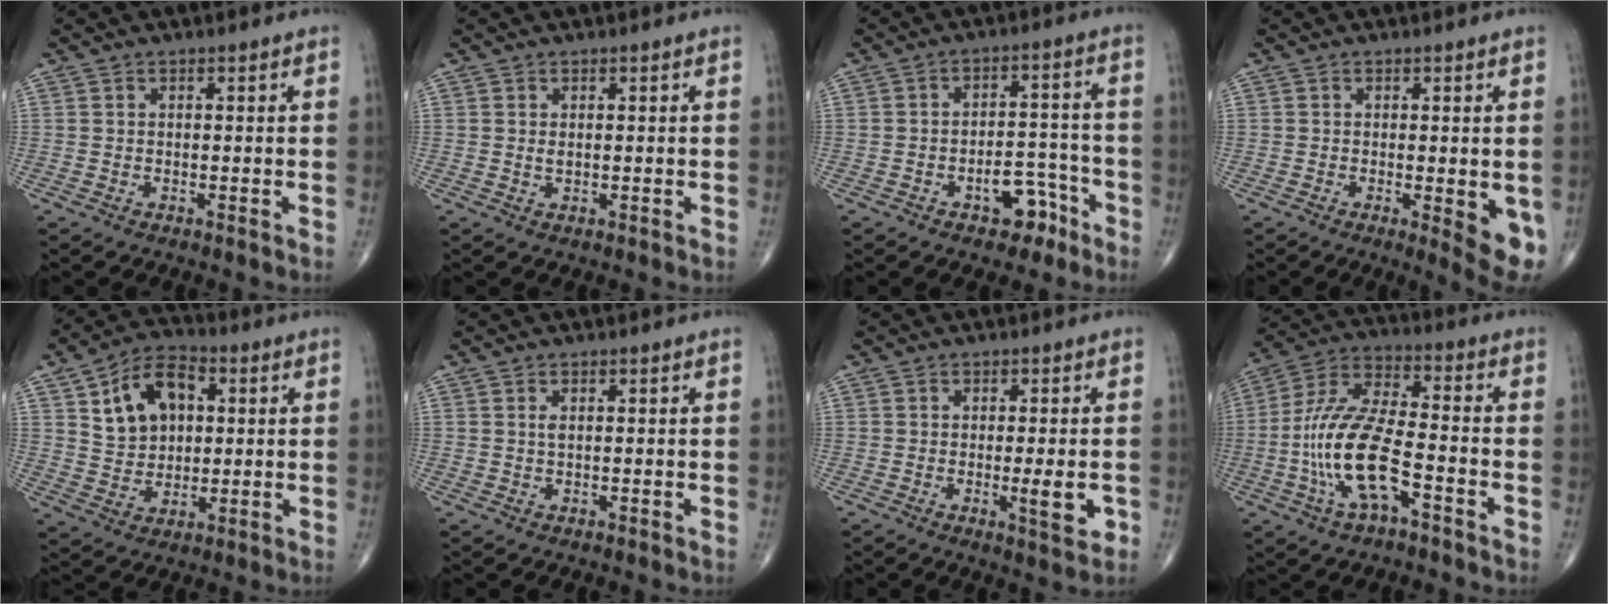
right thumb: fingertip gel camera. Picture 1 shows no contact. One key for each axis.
{"total": 0.7, "fx": 0.2, "fy": 0.4, "fz": 0.6, "tx": -0.006, "ty": -0.001, "tz": 0.004}
{"total": 7.3, "fx": -4.3, "fy": 4.2, "fz": 4.2, "tx": -0.032, "ty": 0.048, "tz": -0.059}
{"total": 6.5, "fx": -1.2, "fy": 1.9, "fz": 6.1, "tx": -0.076, "ty": -0.017, "tz": -0.014}
{"total": 12.7, "fx": 3.7, "fy": 8.7, "fz": 8.5, "tx": -0.117, "ty": 0.004, "tz": 0.064}
{"total": 0.8, "fx": 0.2, "fy": 0.3, "fz": 0.7, "tx": -0.017, "ty": 0.002, "tz": 0.006}
{"total": 6.7, "fx": -1.6, "fy": 1.8, "fz": 6.2, "tx": -0.085, "ty": -0.011, "tz": -0.019}
{"total": 15.9, "fx": -5.0, "fy": 6.1, "fz": 13.9, "tx": -0.287, "ty": 0.042, "tz": -0.094}